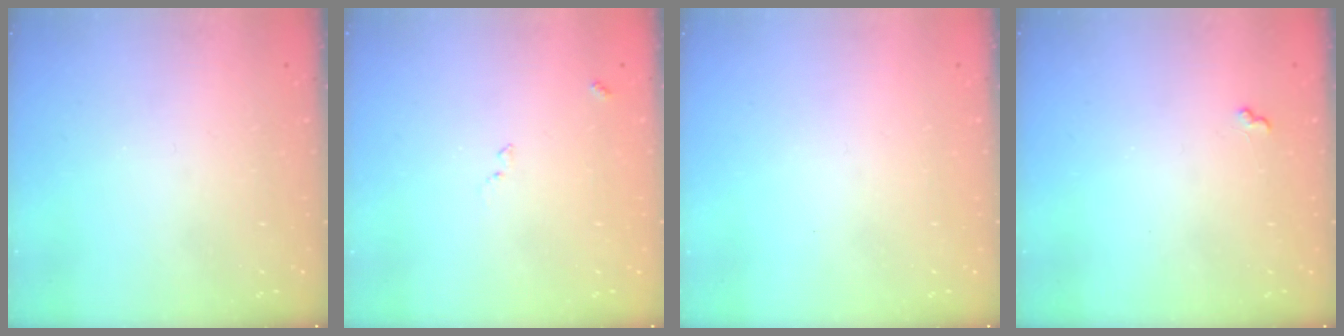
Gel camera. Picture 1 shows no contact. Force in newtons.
{"total": 9.5, "press": 9.5, "slide": 0.8}
{"total": 0.0}
{"total": 4.2, "press": 4.1, "slide": 0.6}